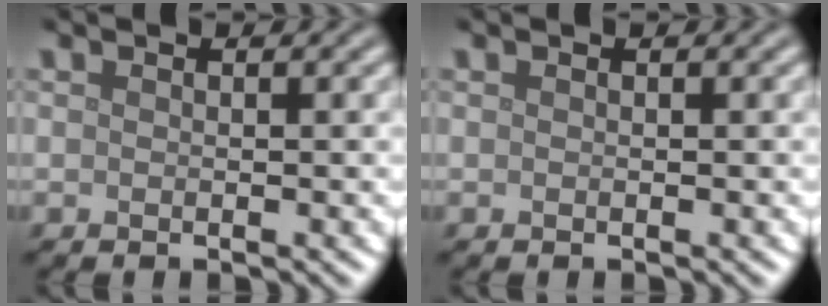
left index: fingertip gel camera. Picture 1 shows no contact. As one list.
[{"total": 0.0}]